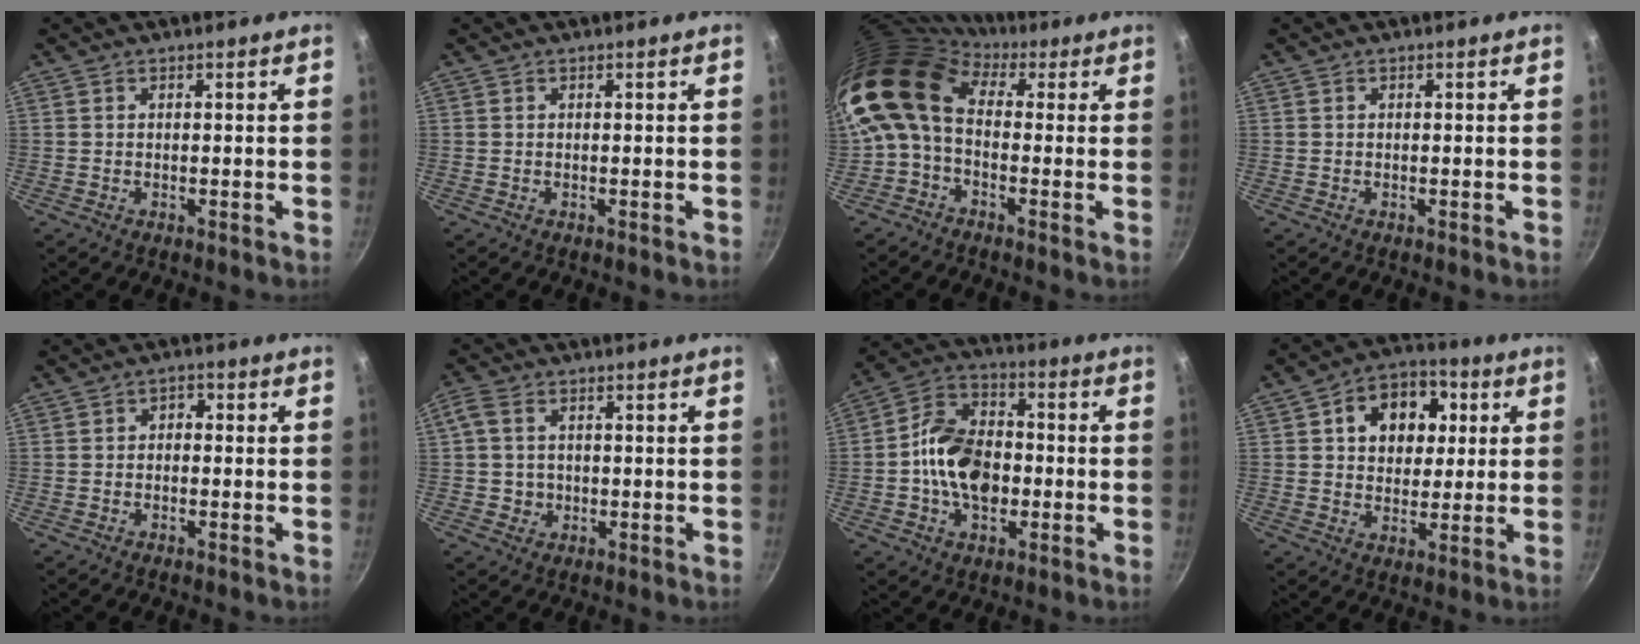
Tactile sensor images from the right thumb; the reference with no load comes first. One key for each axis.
{"total": 0.0}
{"total": 14.7, "fx": 0.8, "fy": 10.1, "fz": 10.6, "tx": -0.212, "ty": 0.028, "tz": -0.011}
{"total": 0.0}
{"total": 1.8, "fx": -0.5, "fy": 1.4, "fz": 1.0, "tx": -0.013, "ty": 0.008, "tz": -0.012}
{"total": 5.1, "fx": 0.4, "fy": 4.3, "fz": 2.7, "tx": -0.048, "ty": -0.001, "tz": 0.000}
{"total": 14.1, "fx": -1.9, "fy": 9.7, "fz": 10.1, "tx": -0.145, "ty": 0.030, "tz": -0.048}
{"total": 13.4, "fx": 3.6, "fy": 10.1, "fz": 8.1, "tx": -0.083, "ty": 0.007, "tz": 0.046}